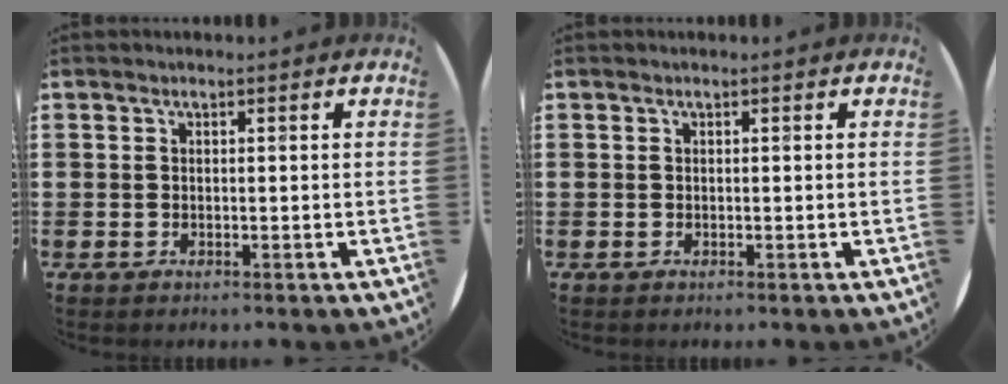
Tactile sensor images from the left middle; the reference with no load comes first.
{"total": 0.0}